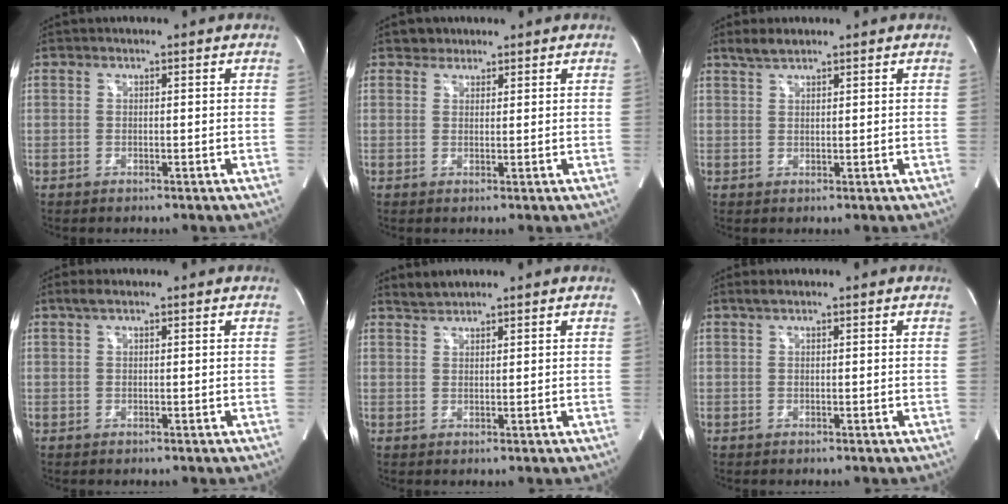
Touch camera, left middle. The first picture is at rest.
{"total": 1.9, "force": [1.4, 1.3, -0.2], "torque": [0.007, 0.005, 0.017]}
{"total": 2.2, "force": [1.9, 0.4, 1.0], "torque": [-0.027, 0.008, 0.041]}
{"total": 1.5, "force": [0.9, 0.3, 1.1], "torque": [-0.029, 0.014, 0.019]}
{"total": 1.8, "force": [1.7, 0.2, 0.1], "torque": [-0.008, 0.007, 0.039]}
{"total": 0.9, "force": [0.7, 0.1, 0.6], "torque": [-0.017, 0.010, 0.015]}